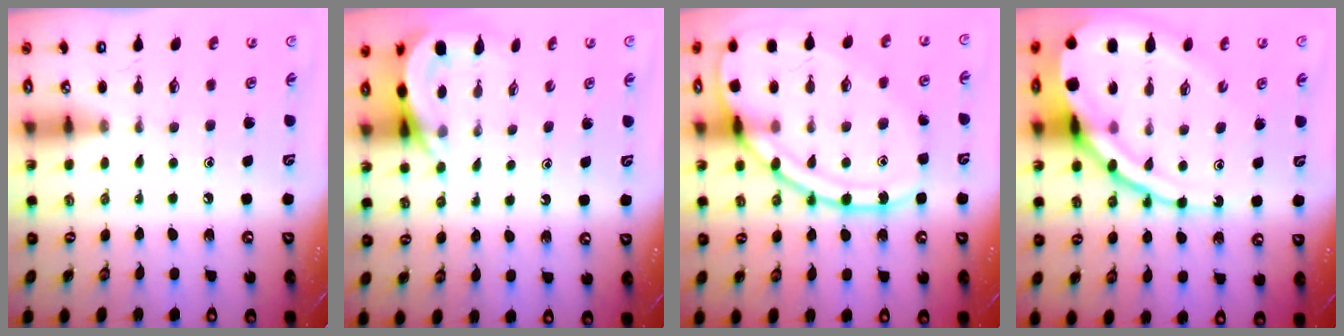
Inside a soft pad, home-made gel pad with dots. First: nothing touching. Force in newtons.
{"total": 7.0, "press": 7.0, "slide": 0.2}
{"total": 17.5, "press": 17.5, "slide": 1.4}
{"total": 19.1, "press": 18.9, "slide": 2.0}